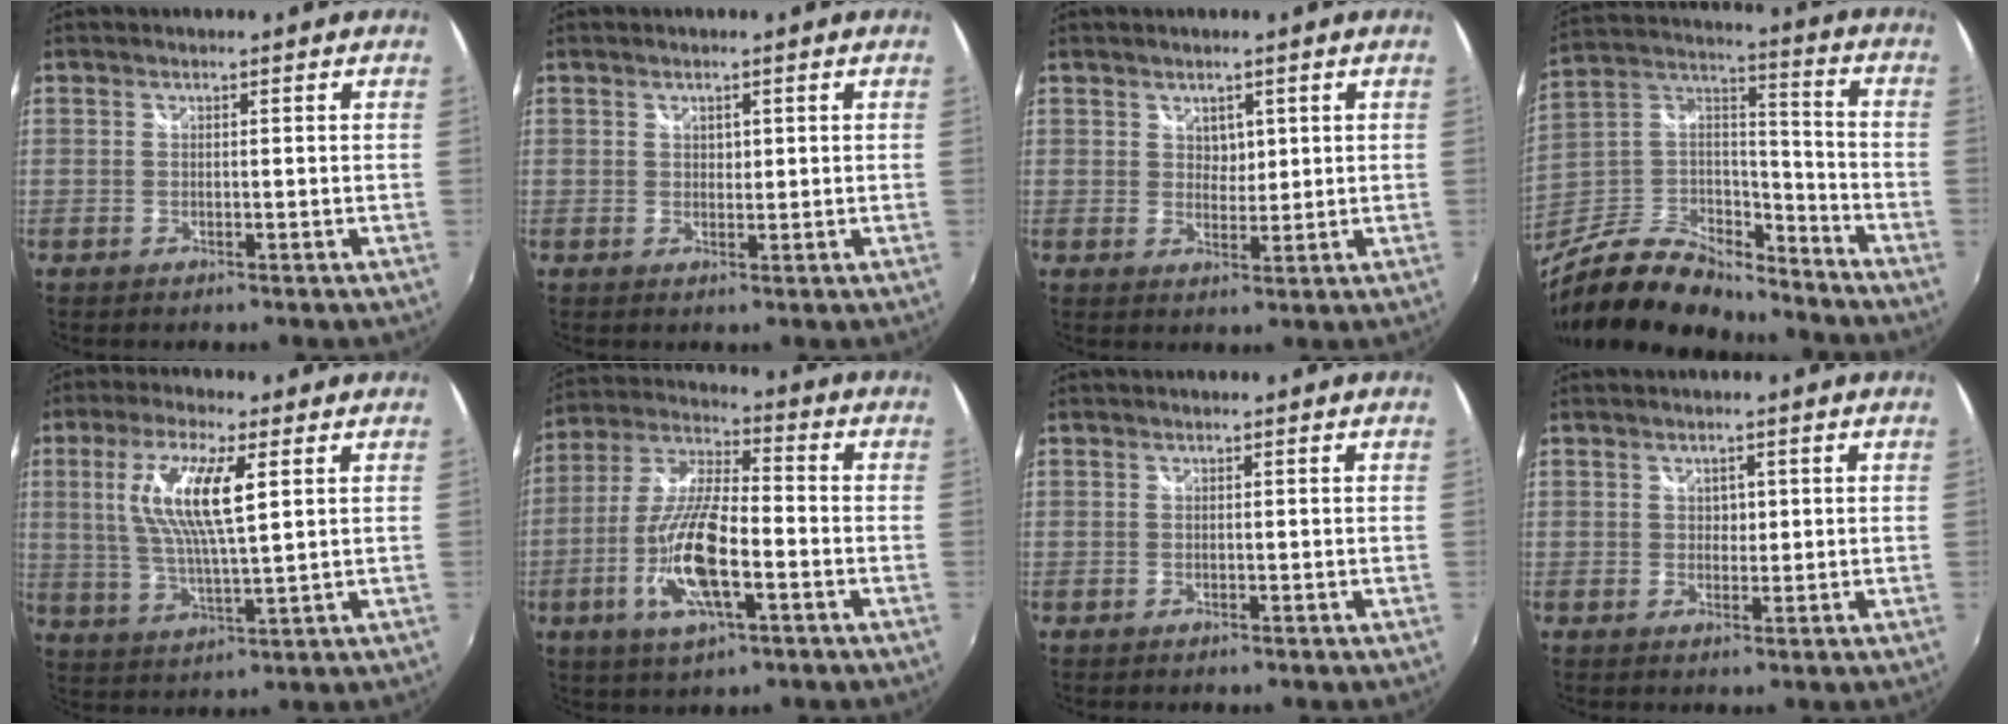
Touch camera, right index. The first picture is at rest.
{"total": 1.3, "force": [0.5, 1.1, 0.5], "torque": [-0.004, 0.002, 0.008]}
{"total": 2.6, "force": [1.2, 2.0, 1.1], "torque": [-0.011, 0.001, 0.022]}
{"total": 22.5, "force": [-17.6, 9.0, 10.8], "torque": [-0.234, 0.013, -0.302]}
{"total": 11.8, "force": [3.4, 2.4, 11.0], "torque": [-0.216, 0.001, 0.069]}
{"total": 15.0, "force": [-4.9, 4.7, 13.4], "torque": [-0.282, -0.009, -0.094]}
{"total": 0.0}
{"total": 1.8, "force": [0.4, 1.5, 0.7], "torque": [-0.006, 0.003, 0.006]}